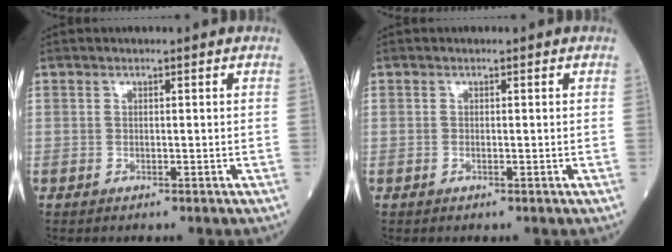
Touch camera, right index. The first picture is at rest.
{"total": 0.0}